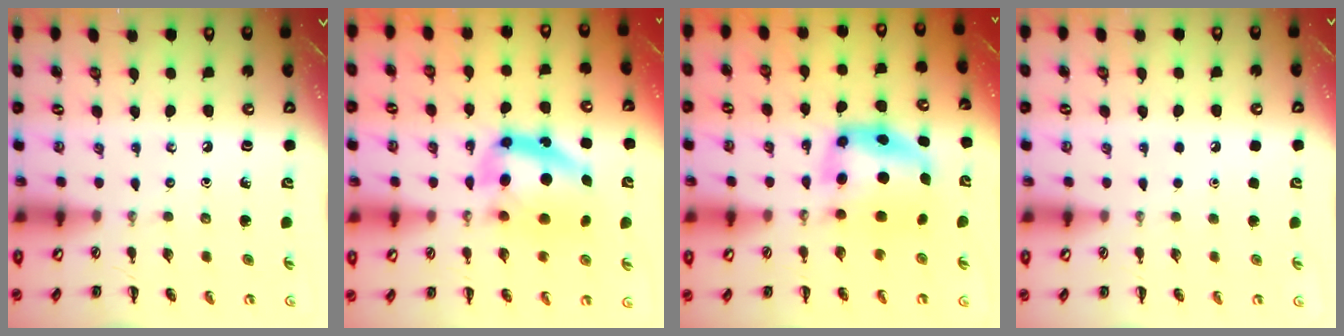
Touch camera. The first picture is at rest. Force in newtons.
{"total": 11.9, "press": 11.5, "slide": 3.0}
{"total": 5.7, "press": 5.6, "slide": 1.2}
{"total": 1.6, "press": 1.6, "slide": 0.1}